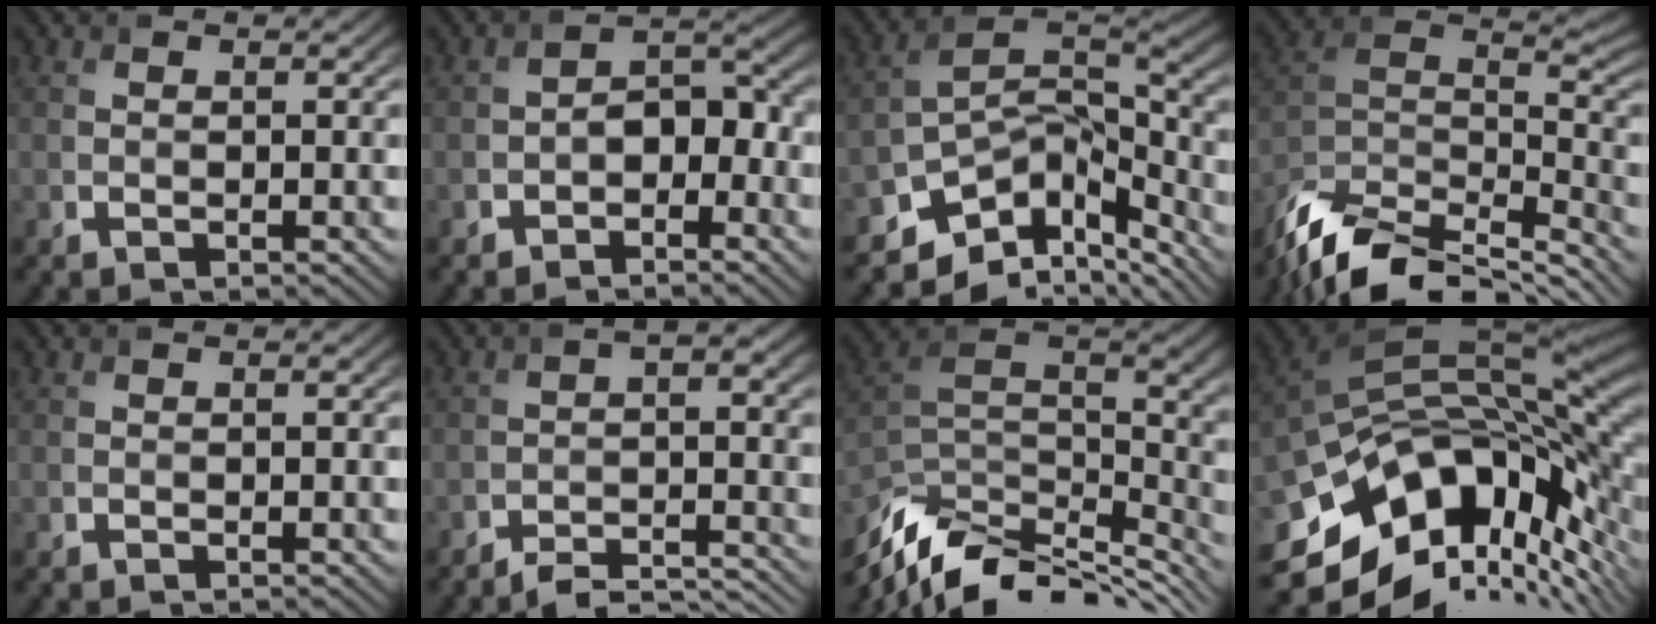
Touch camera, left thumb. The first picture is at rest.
{"total": 3.9, "force": [-1.8, 2.4, 2.5], "torque": [-0.035, 0.008, -0.037]}
{"total": 12.2, "force": [-8.6, 6.3, 6.0], "torque": [-0.127, -0.015, -0.135]}
{"total": 14.0, "force": [-10.9, 5.0, 7.2], "torque": [-0.167, -0.004, -0.202]}
{"total": 0.0}
{"total": 7.1, "force": [-5.5, 1.4, 4.4], "torque": [-0.064, 0.002, -0.087]}
{"total": 14.4, "force": [-8.2, 6.4, 9.9], "torque": [-0.226, -0.011, -0.137]}
{"total": 16.3, "force": [-5.6, 9.0, 12.4], "torque": [-0.260, -0.027, -0.095]}